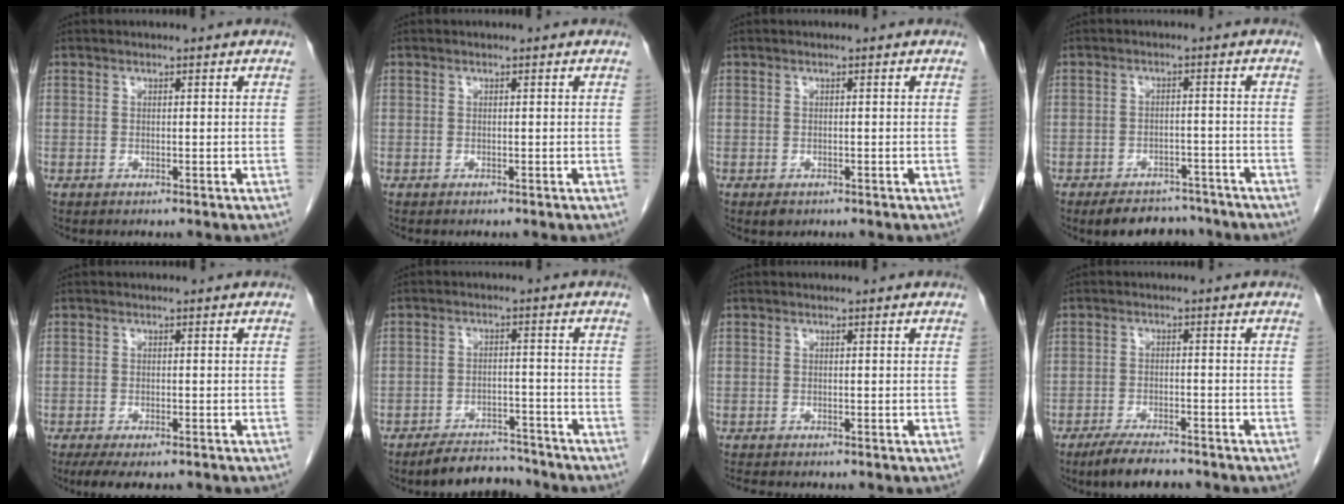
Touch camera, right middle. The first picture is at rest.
{"total": 0.0}
{"total": 1.0, "force": [-0.6, 0.7, 0.5], "torque": [-0.010, 0.000, -0.004]}
{"total": 8.0, "force": [-6.8, 3.6, 2.1], "torque": [-0.014, 0.004, -0.094]}
{"total": 6.1, "force": [-4.6, 1.9, 3.5], "torque": [-0.049, -0.012, -0.071]}
{"total": 5.9, "force": [-5.6, 1.7, 0.7], "torque": [-0.005, 0.000, -0.090]}
{"total": 1.1, "force": [-1.1, 0.0, 0.3], "torque": [-0.011, -0.004, -0.019]}
{"total": 5.8, "force": [-4.9, 1.2, 2.9], "torque": [-0.053, -0.011, -0.084]}